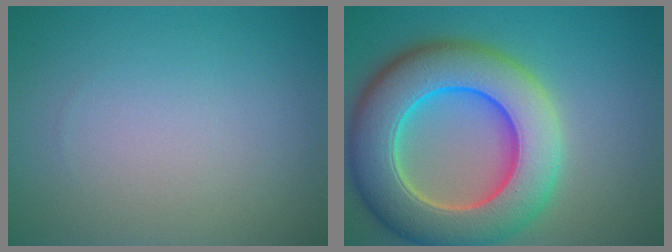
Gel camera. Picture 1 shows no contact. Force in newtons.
{"total": 12.3, "press": 12.2, "slide": 1.1}